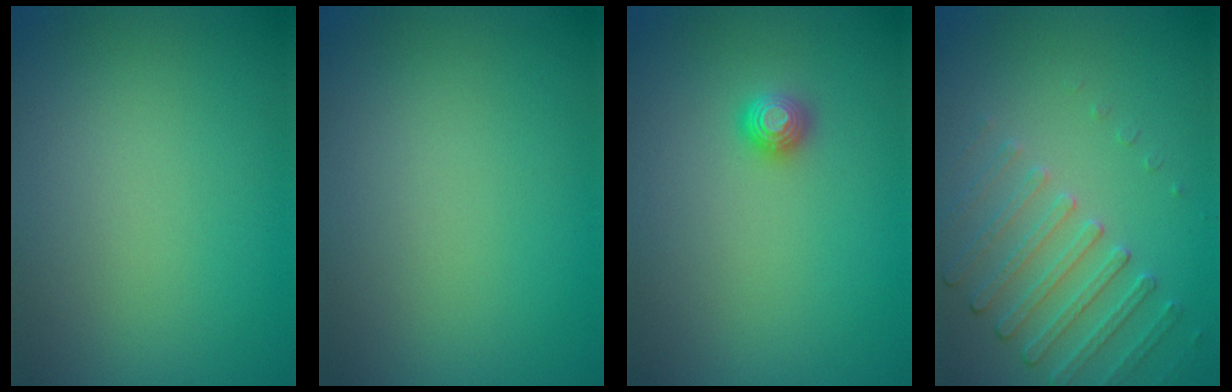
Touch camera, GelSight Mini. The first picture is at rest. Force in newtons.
{"total": 0.0}
{"total": 1.2, "press": 1.1, "slide": 0.4}
{"total": 2.5, "press": 2.2, "slide": 1.3}